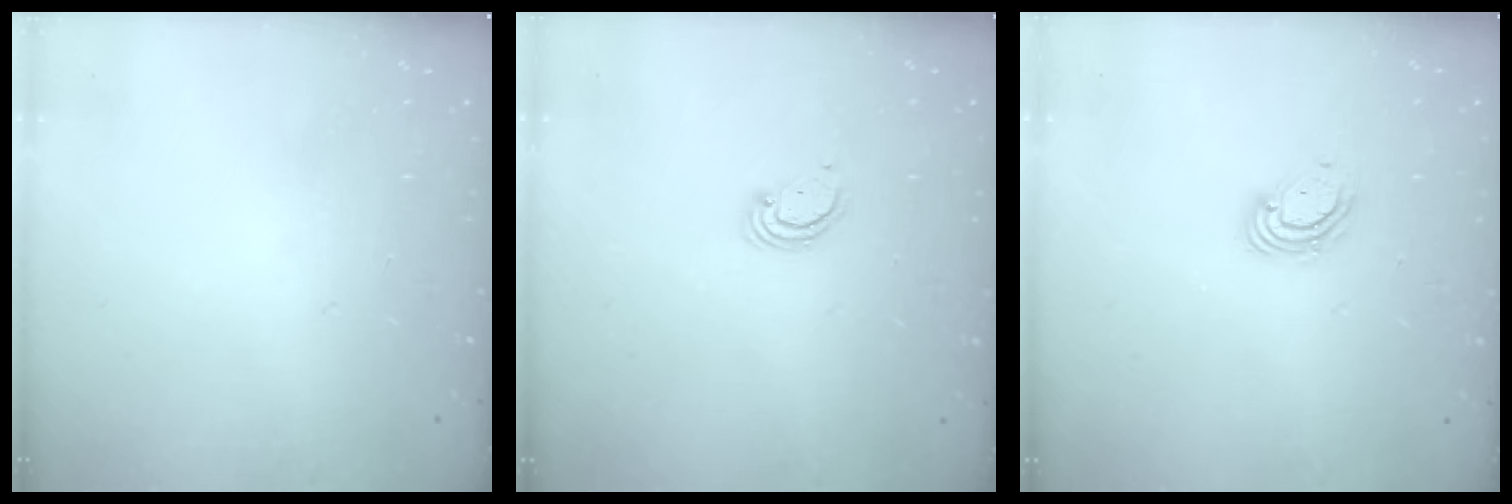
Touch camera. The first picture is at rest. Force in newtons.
{"total": 2.3, "press": 2.3, "slide": 0.2}
{"total": 5.4, "press": 5.4, "slide": 0.7}